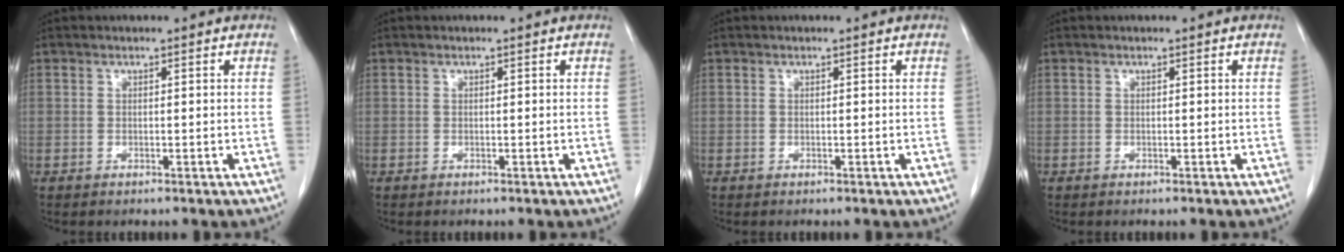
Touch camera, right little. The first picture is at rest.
{"total": 0.0}
{"total": 0.0}
{"total": 0.0}